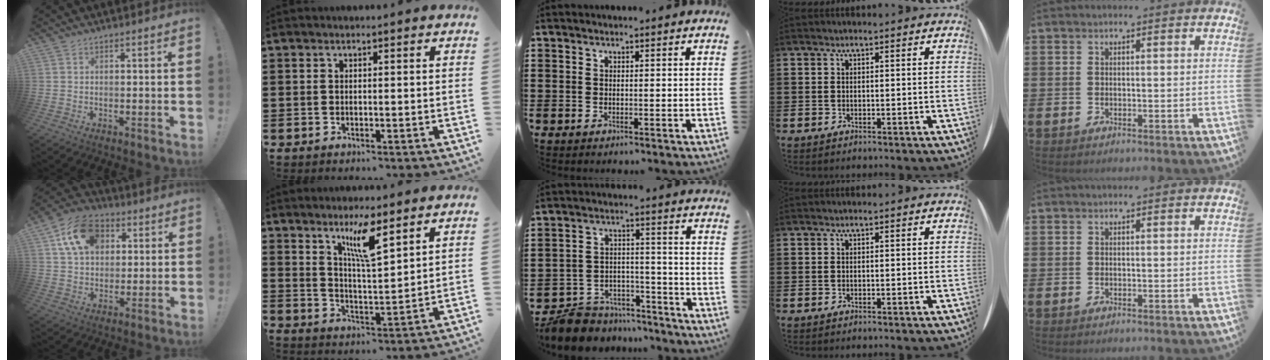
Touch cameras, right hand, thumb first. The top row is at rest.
{"thumb": {"total": 15.5, "force": [5.7, 11.3, 8.9], "torque": [-0.135, -0.007, 0.111]}, "index": {"total": 7.2, "force": [4.9, 1.0, 5.2], "torque": [-0.099, -0.011, 0.080]}, "middle": {"total": 7.7, "force": [-7.4, 1.9, 1.0], "torque": [-0.021, 0.022, -0.145]}}